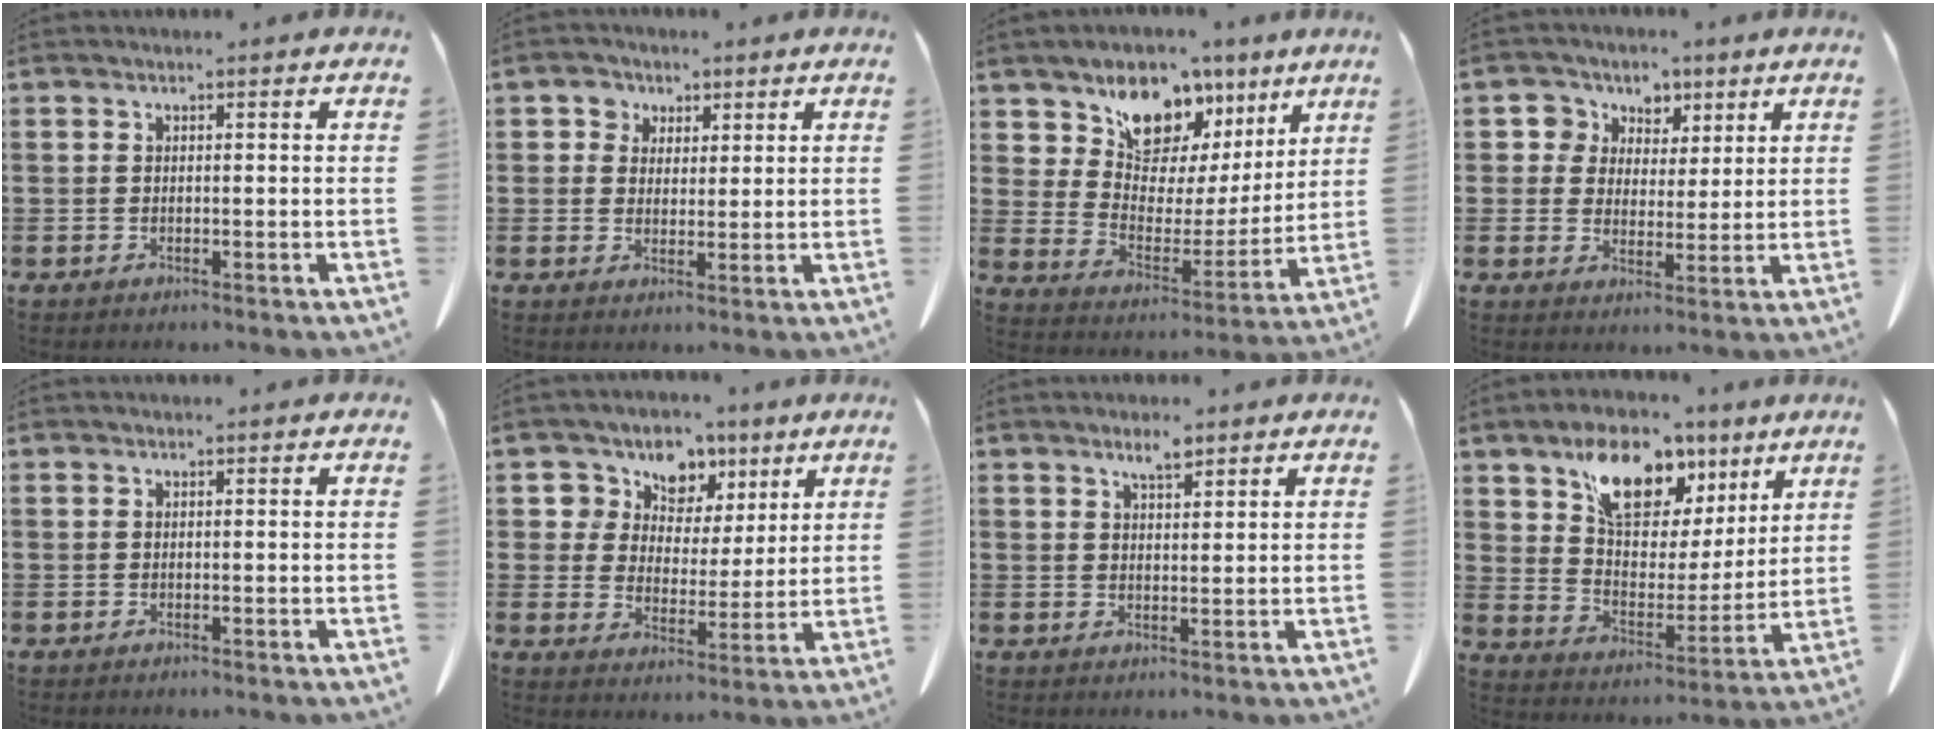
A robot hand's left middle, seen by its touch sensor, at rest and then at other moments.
{"total": 3.5, "force": [1.9, 2.9, 0.5], "torque": [-0.019, 0.008, 0.033]}
{"total": 9.2, "force": [6.9, 5.4, 2.7], "torque": [-0.082, -0.045, 0.126]}
{"total": 5.3, "force": [2.8, 4.4, 0.3], "torque": [-0.041, 0.003, 0.048]}
{"total": 0.0}
{"total": 7.0, "force": [4.3, 5.3, 1.4], "torque": [-0.064, -0.017, 0.077]}
{"total": 3.0, "force": [2.4, 0.7, 1.7], "torque": [-0.028, -0.002, 0.042]}
{"total": 12.0, "force": [8.1, 6.7, 5.8], "torque": [-0.128, -0.025, 0.149]}